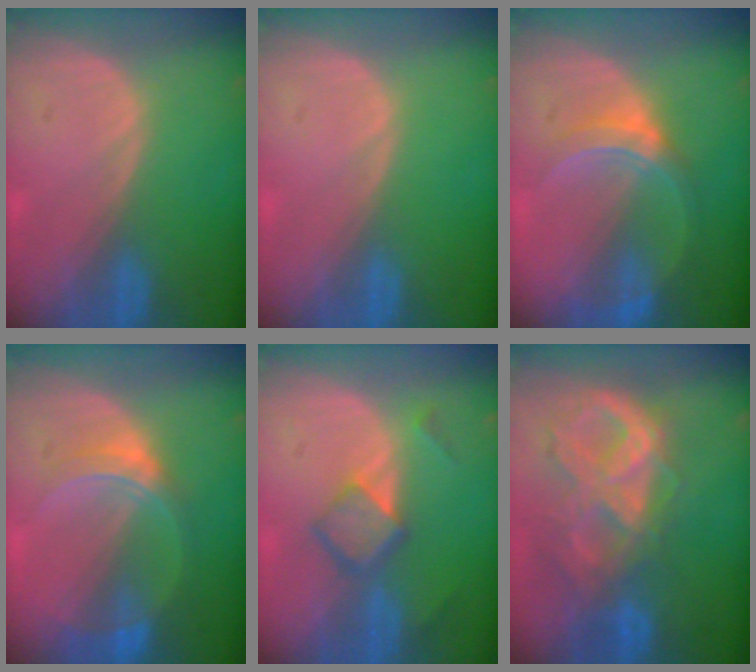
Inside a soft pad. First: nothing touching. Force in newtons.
{"total": 0.0}
{"total": 5.9, "press": 5.8, "slide": 0.8}
{"total": 6.5, "press": 5.7, "slide": 3.1}
{"total": 5.5, "press": 4.8, "slide": 2.8}
{"total": 10.5, "press": 8.8, "slide": 5.7}